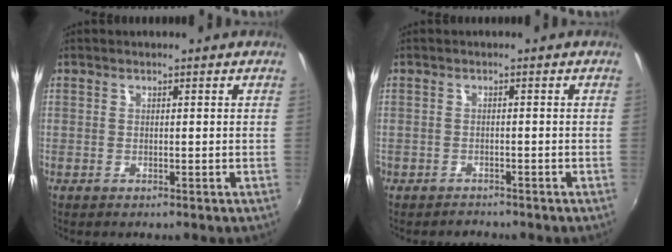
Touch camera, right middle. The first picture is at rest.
{"total": 1.8, "force": [-1.6, 0.9, -0.3], "torque": [-0.004, 0.002, -0.028]}